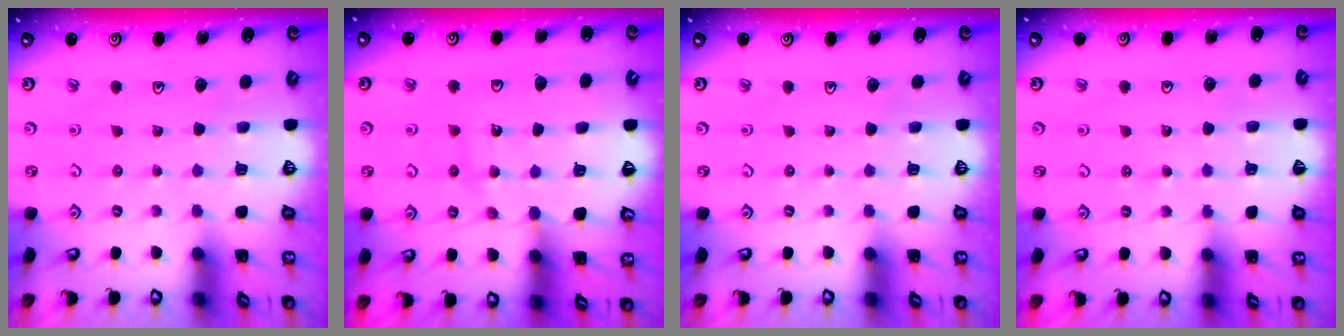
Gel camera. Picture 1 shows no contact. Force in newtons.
{"total": 11.5, "press": 11.4, "slide": 1.2}
{"total": 0.0}
{"total": 3.9, "press": 3.8, "slide": 0.6}